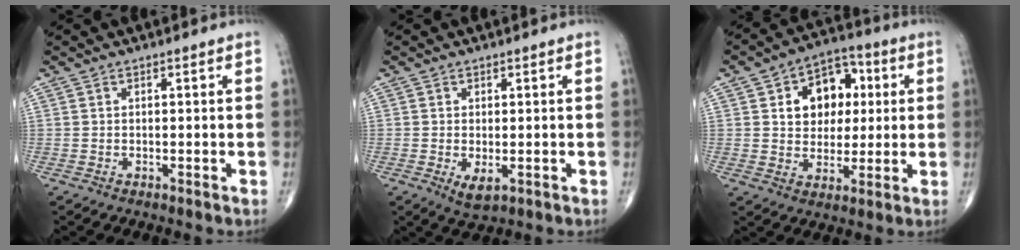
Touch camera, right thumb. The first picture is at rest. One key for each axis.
{"total": 3.1, "fx": -0.8, "fy": 1.5, "fz": 2.7, "tx": -0.042, "ty": -0.008, "tz": -0.005}
{"total": 12.4, "fx": 2.8, "fy": 9.3, "fz": 7.8, "tx": -0.066, "ty": 0.009, "tz": 0.042}